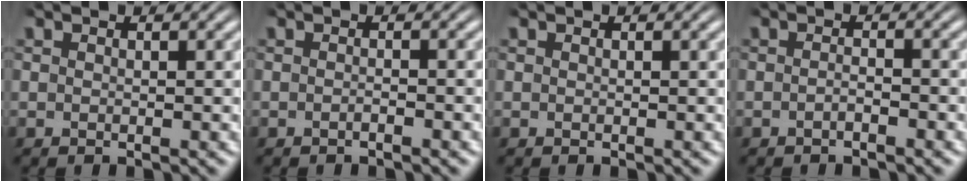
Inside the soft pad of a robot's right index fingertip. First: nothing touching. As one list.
[{"total": 0.7, "force": [-0.7, -0.1, 0.2], "torque": [-0.006, 0.003, -0.016]}, {"total": 0.0}, {"total": 1.2, "force": [-1.1, 0.2, 0.6], "torque": [-0.011, -0.001, -0.022]}]